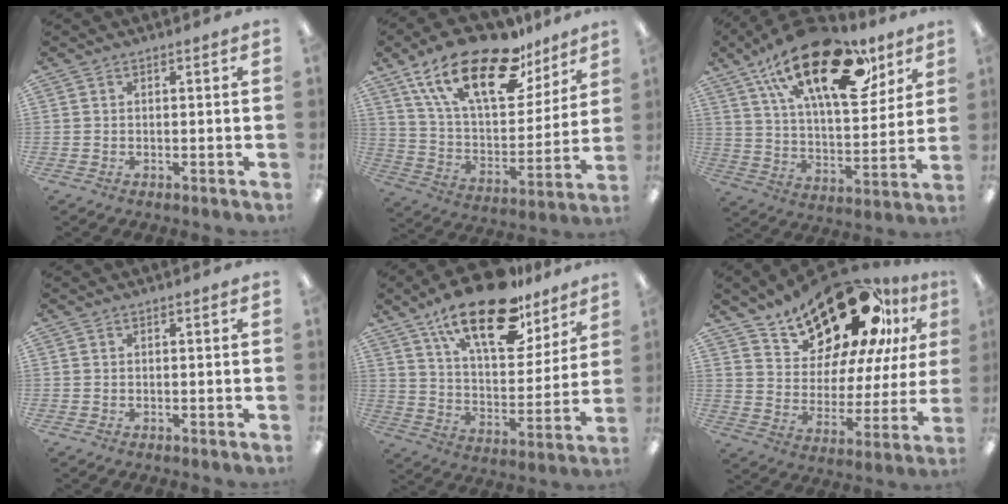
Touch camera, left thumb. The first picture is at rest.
{"total": 25.1, "force": [15.9, 10.8, 16.1], "torque": [-0.281, -0.086, 0.271]}
{"total": 26.7, "force": [14.6, 12.0, 18.8], "torque": [-0.282, -0.070, 0.250]}
{"total": 0.0}
{"total": 21.6, "force": [14.4, 8.9, 13.4], "torque": [-0.210, -0.080, 0.243]}
{"total": 24.7, "force": [18.8, 10.1, 12.4], "torque": [-0.190, -0.121, 0.322]}